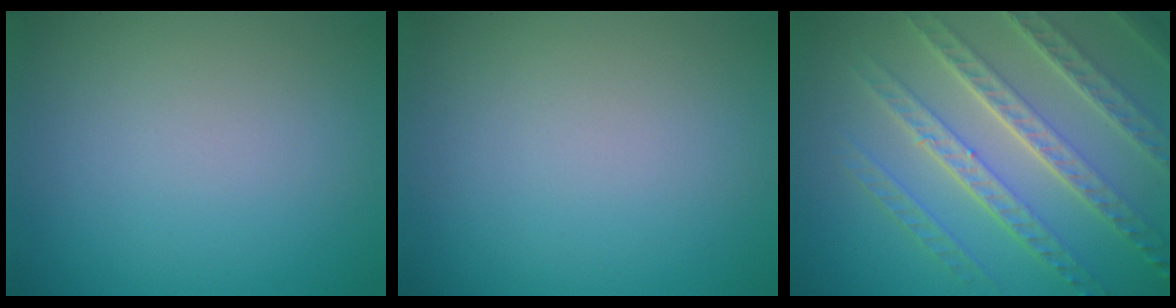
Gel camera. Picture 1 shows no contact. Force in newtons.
{"total": 0.0}
{"total": 8.2, "press": 5.7, "slide": 5.9}